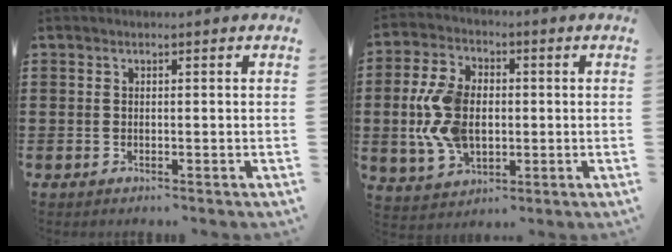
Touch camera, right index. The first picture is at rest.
{"total": 10.7, "force": [-0.4, 7.1, 8.1], "torque": [-0.205, 0.006, -0.015]}